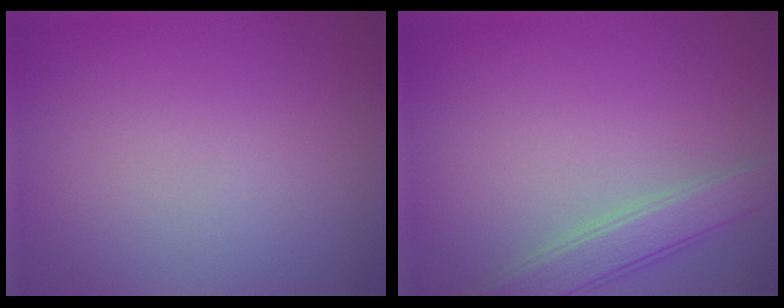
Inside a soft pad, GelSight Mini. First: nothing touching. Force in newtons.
{"total": 3.3, "press": 3.3, "slide": 0.1}